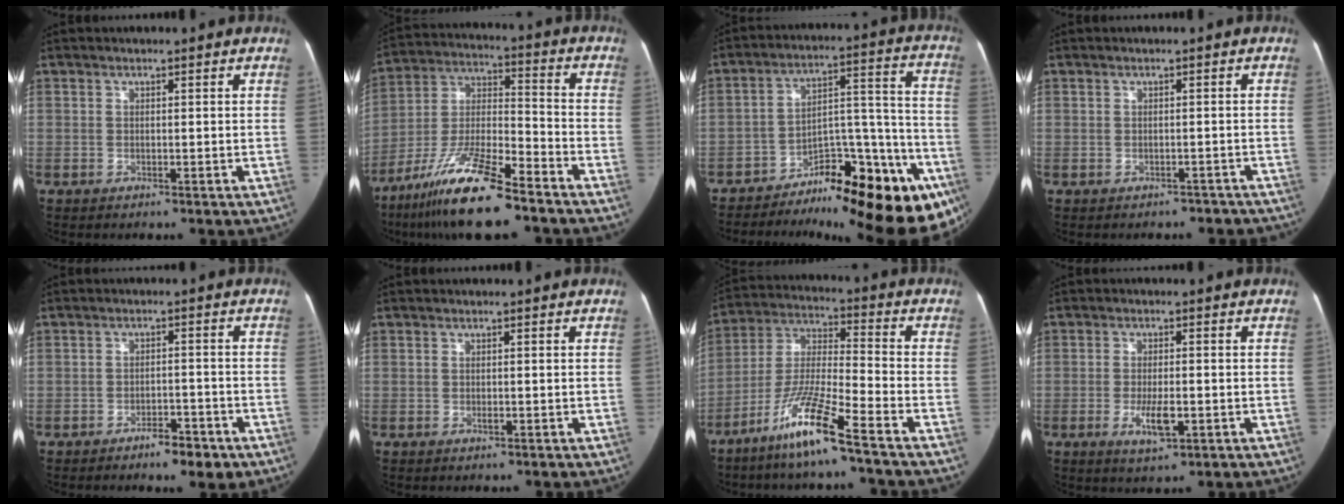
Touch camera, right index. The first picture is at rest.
{"total": 15.1, "force": [-11.1, 1.8, 10.2], "torque": [-0.205, -0.015, -0.201]}
{"total": 22.2, "force": [-16.0, 6.5, 13.9], "torque": [-0.098, 0.056, -0.219]}
{"total": 3.6, "force": [-2.9, 2.1, 0.1], "torque": [-0.002, 0.018, -0.033]}
{"total": 4.5, "force": [-3.1, 1.8, 2.8], "torque": [-0.036, 0.007, -0.042]}
{"total": 0.6, "force": [-0.2, 0.3, 0.5], "torque": [-0.008, -0.004, -0.003]}
{"total": 12.3, "force": [-8.2, -0.6, 9.1], "torque": [-0.189, -0.028, -0.162]}
{"total": 4.7, "force": [-1.6, 1.4, 4.2], "torque": [-0.078, -0.011, -0.025]}